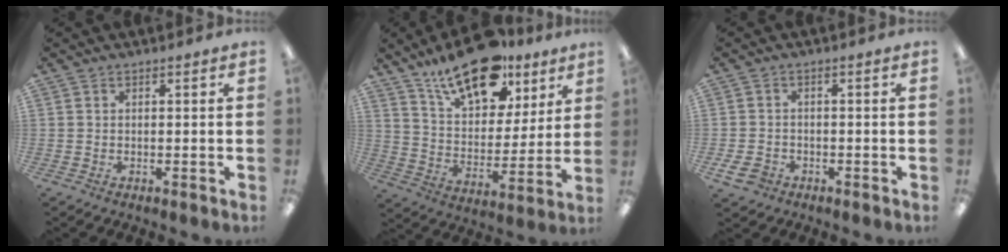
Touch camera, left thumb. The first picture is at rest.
{"total": 19.9, "force": [14.1, 9.3, 10.4], "torque": [-0.171, -0.075, 0.245]}
{"total": 3.7, "force": [-2.2, 2.5, 1.7], "torque": [-0.037, 0.009, -0.041]}